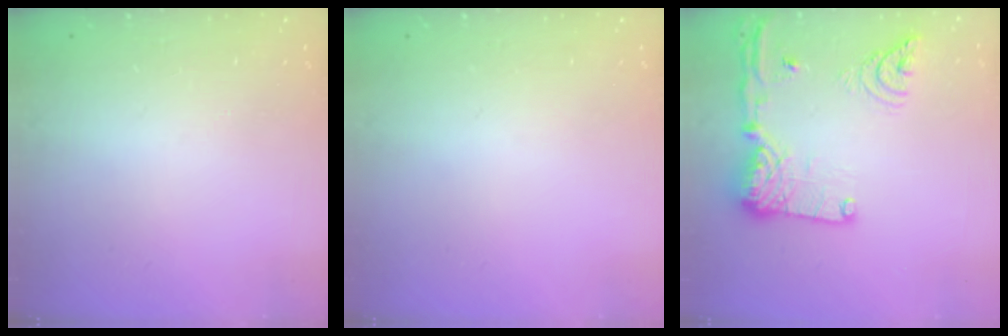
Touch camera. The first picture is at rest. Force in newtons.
{"total": 0.0}
{"total": 20.1, "press": 19.9, "slide": 3.0}